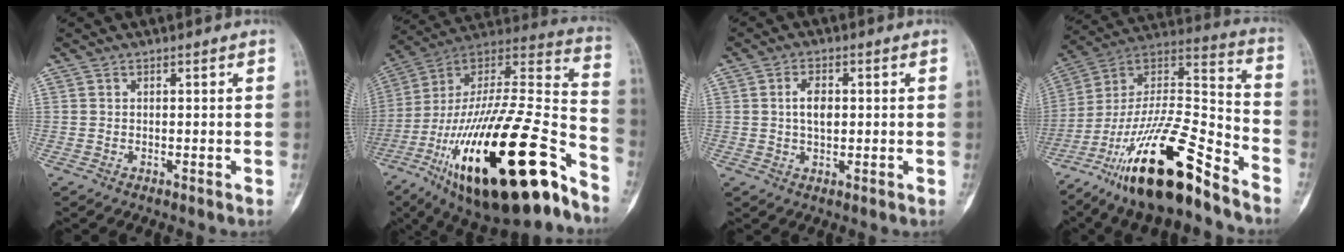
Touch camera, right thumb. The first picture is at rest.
{"total": 38.1, "force": [-19.0, 12.3, 30.7], "torque": [-0.505, 0.057, -0.306]}
{"total": 4.3, "force": [0.5, 2.4, 3.5], "torque": [-0.062, 0.001, 0.008]}
{"total": 24.9, "force": [-16.7, 6.4, 17.4], "torque": [-0.329, 0.076, -0.291]}